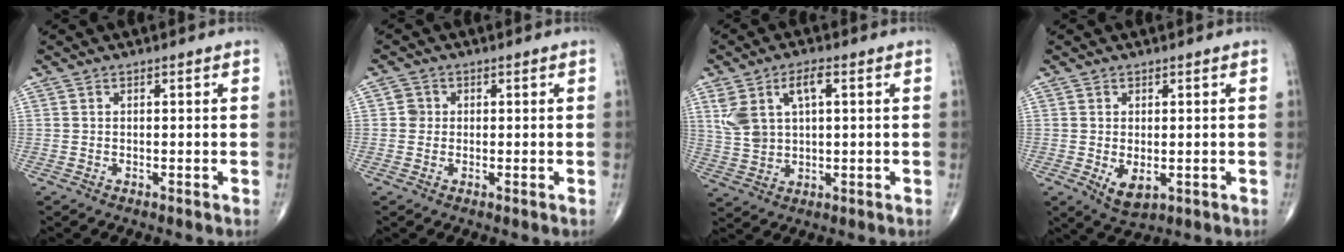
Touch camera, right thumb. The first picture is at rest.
{"total": 2.0, "force": [0.1, 1.9, 0.5], "torque": [0.004, 0.005, -0.002]}
{"total": 8.8, "force": [2.9, 4.6, 6.9], "torque": [-0.135, 0.006, 0.063]}
{"total": 4.5, "force": [-0.8, 2.4, 3.6], "torque": [-0.056, -0.011, -0.002]}